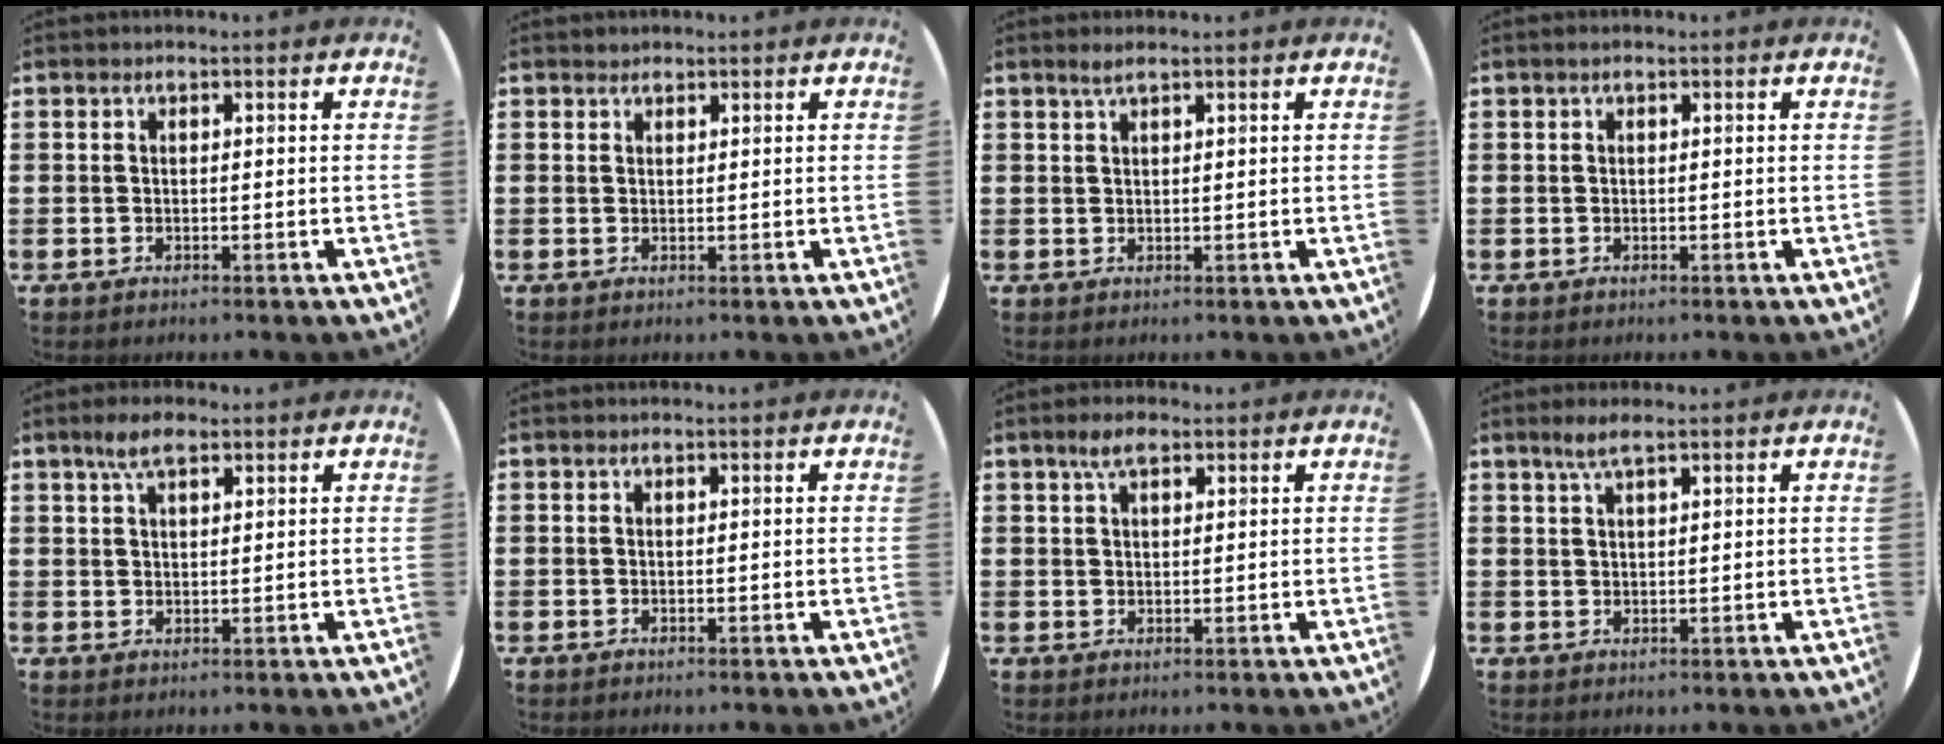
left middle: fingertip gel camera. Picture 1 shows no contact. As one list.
[{"total": 0.7, "force": [0.7, 0.2, -0.1], "torque": [0.002, 0.003, 0.013]}, {"total": 1.4, "force": [1.0, 0.0, 0.9], "torque": [-0.018, 0.003, 0.018]}, {"total": 0.0}, {"total": 3.9, "force": [2.7, 1.4, 2.4], "torque": [-0.043, 0.005, 0.046]}, {"total": 0.0}, {"total": 3.4, "force": [2.3, 1.3, 2.1], "torque": [-0.037, 0.006, 0.039]}, {"total": 2.8, "force": [2.0, 0.4, 1.9], "torque": [-0.039, 0.006, 0.035]}]